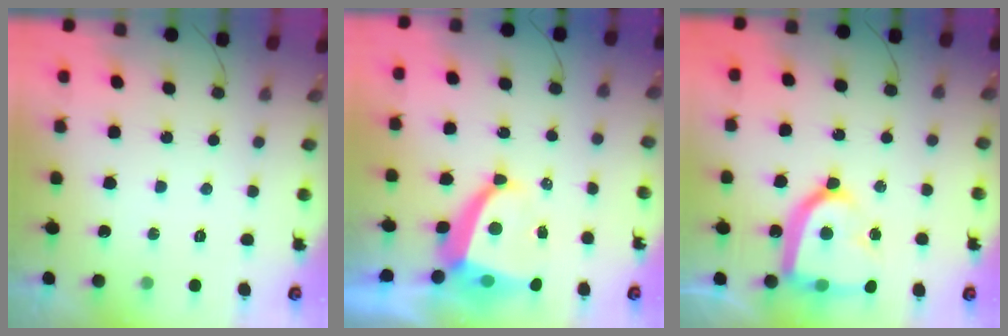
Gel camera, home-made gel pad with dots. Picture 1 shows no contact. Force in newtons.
{"total": 7.8, "press": 7.7, "slide": 1.0}
{"total": 18.3, "press": 18.2, "slide": 1.5}